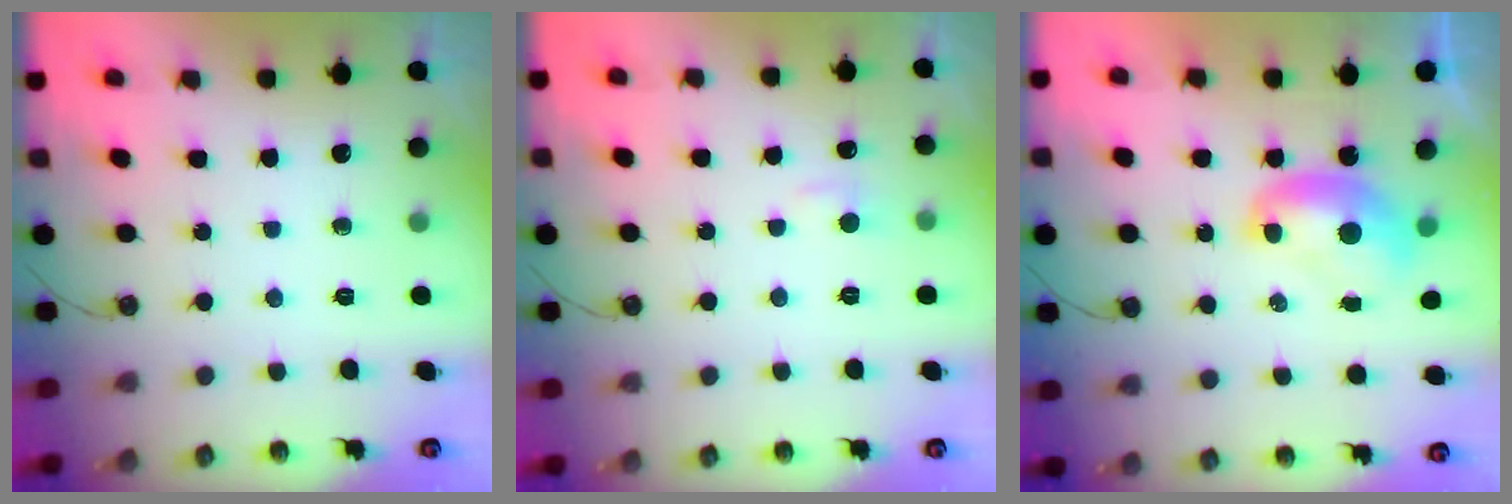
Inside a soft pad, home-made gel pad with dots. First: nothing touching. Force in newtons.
{"total": 1.5, "press": 1.3, "slide": 0.7}
{"total": 1.8, "press": 1.8, "slide": 0.2}